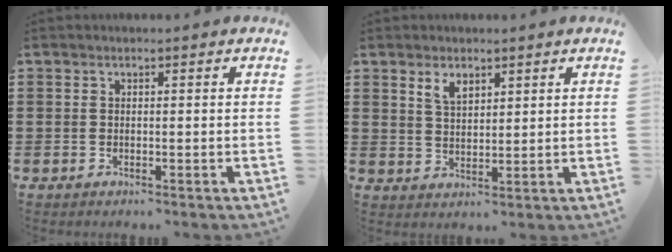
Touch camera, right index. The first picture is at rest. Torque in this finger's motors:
{"motor_torque": [0.46, 0.36, 0.27, 0.04]}